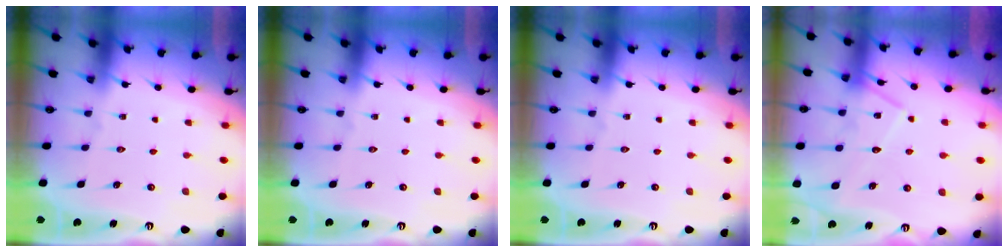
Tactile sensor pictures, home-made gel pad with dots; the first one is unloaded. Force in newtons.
{"total": 0.0}
{"total": 0.0}
{"total": 14.1, "press": 14.1, "slide": 1.0}